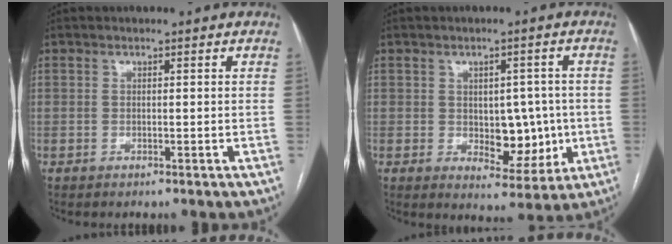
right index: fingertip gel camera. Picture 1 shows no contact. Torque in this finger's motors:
{"motor_torque": [0.59, 0.48, 0.21, 0.04]}